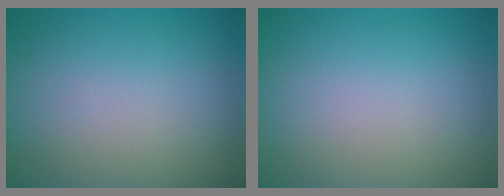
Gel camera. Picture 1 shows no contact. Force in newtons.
{"total": 0.0}